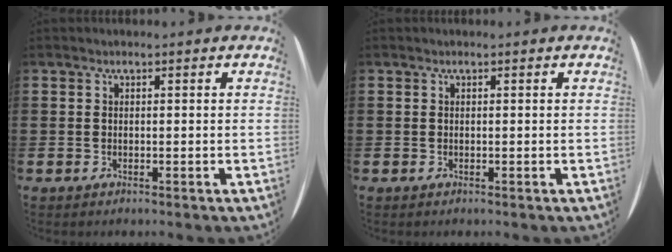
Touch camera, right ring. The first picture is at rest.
{"total": 0.0}